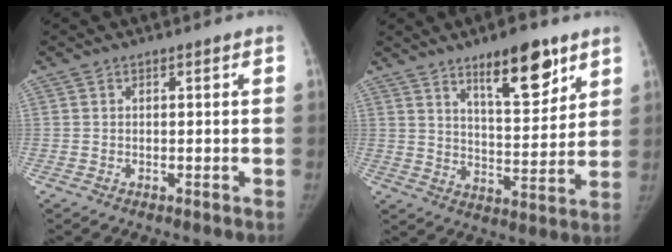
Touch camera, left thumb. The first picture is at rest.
{"total": 13.3, "force": [8.4, 4.4, 9.3], "torque": [-0.111, -0.054, 0.136]}